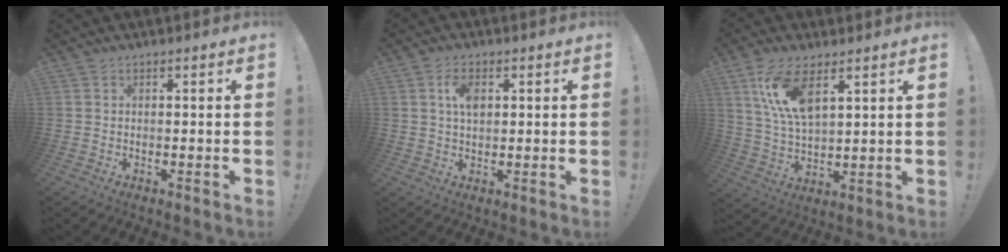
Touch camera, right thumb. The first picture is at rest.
{"total": 5.6, "force": [1.5, 3.2, 4.3], "torque": [-0.064, 0.000, 0.023]}
{"total": 11.8, "force": [6.1, 4.9, 8.8], "torque": [-0.185, -0.020, 0.112]}